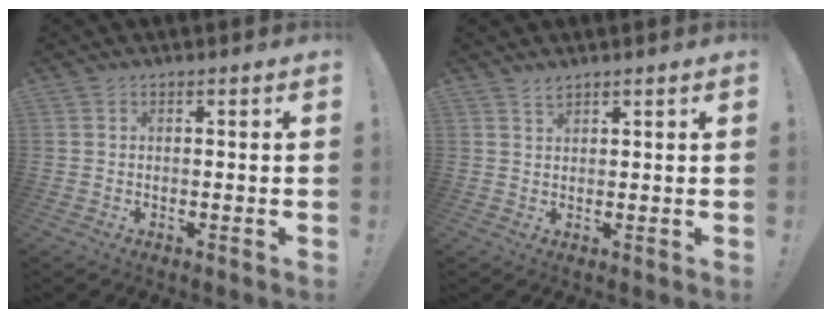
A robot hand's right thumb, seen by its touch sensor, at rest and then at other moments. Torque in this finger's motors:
{"motor_torque": [-0.11, 0.29, 0.01, -0.01, 0.00]}